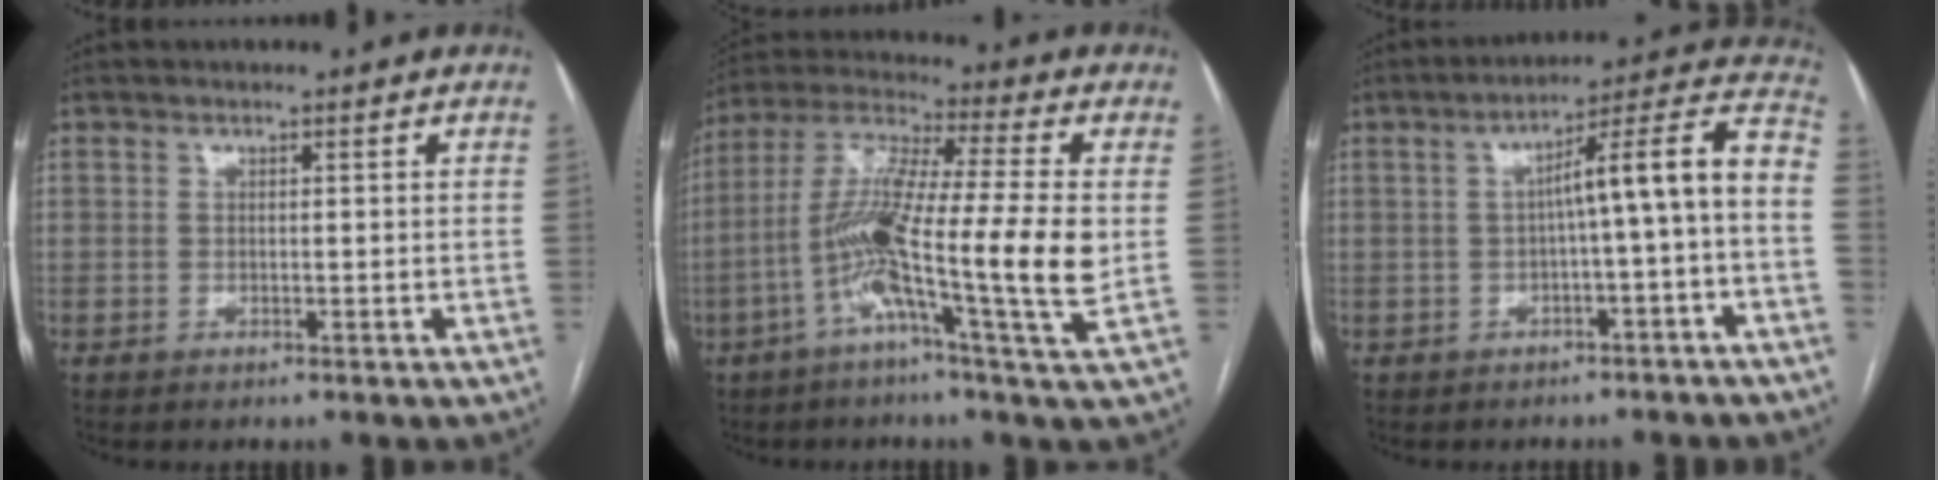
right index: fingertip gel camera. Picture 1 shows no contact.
{"total": 16.8, "force": [-2.9, -0.2, 16.6], "torque": [-0.321, -0.001, -0.067]}
{"total": 11.4, "force": [-1.6, 0.0, 11.3], "torque": [-0.150, 0.040, -0.024]}